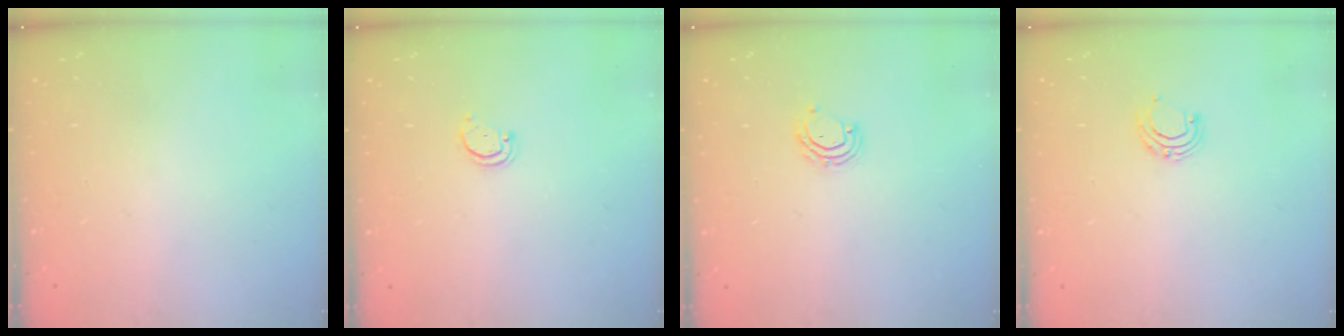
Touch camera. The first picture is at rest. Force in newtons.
{"total": 1.9, "press": 1.9, "slide": 0.2}
{"total": 5.0, "press": 4.9, "slide": 0.3}
{"total": 6.6, "press": 6.5, "slide": 0.7}